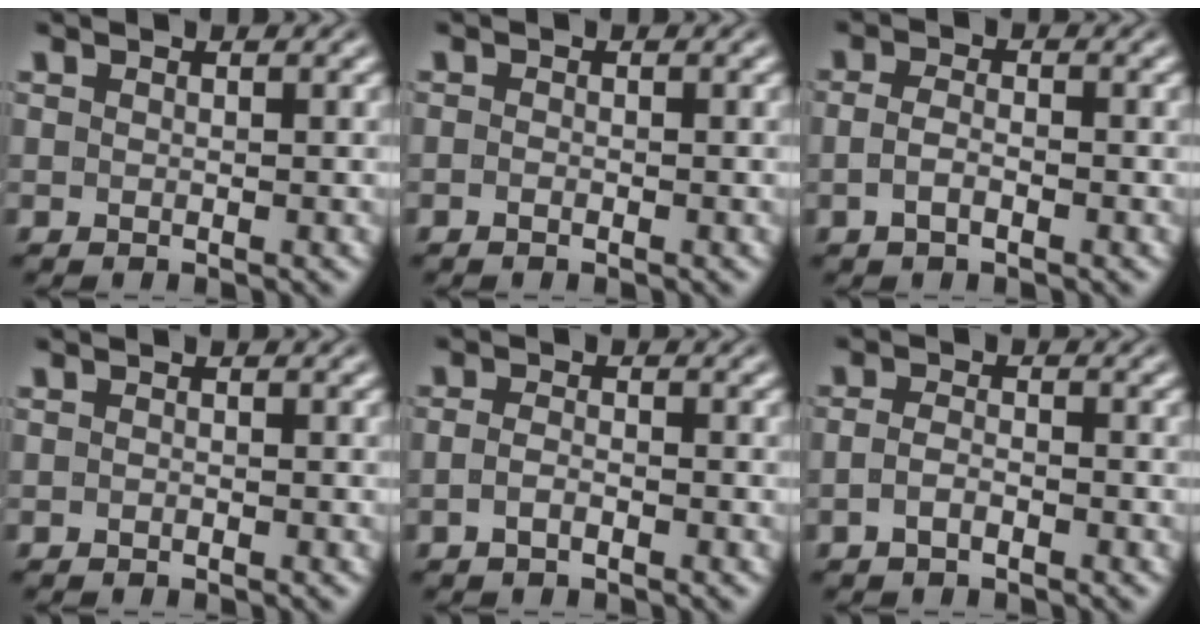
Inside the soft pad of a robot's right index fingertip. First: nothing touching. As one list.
[{"total": 0.9, "force": [-0.7, -0.6, 0.1], "torque": [0.001, -0.005, -0.010]}, {"total": 1.8, "force": [-1.0, 0.5, 1.5], "torque": [-0.028, -0.009, -0.012]}, {"total": 0.5, "force": [-0.3, -0.4, 0.0], "torque": [0.001, -0.003, -0.004]}, {"total": 1.3, "force": [-1.0, 0.0, 0.8], "torque": [-0.015, -0.008, -0.015]}, {"total": 1.6, "force": [-1.2, 0.2, 0.9], "torque": [-0.017, -0.008, -0.019]}]